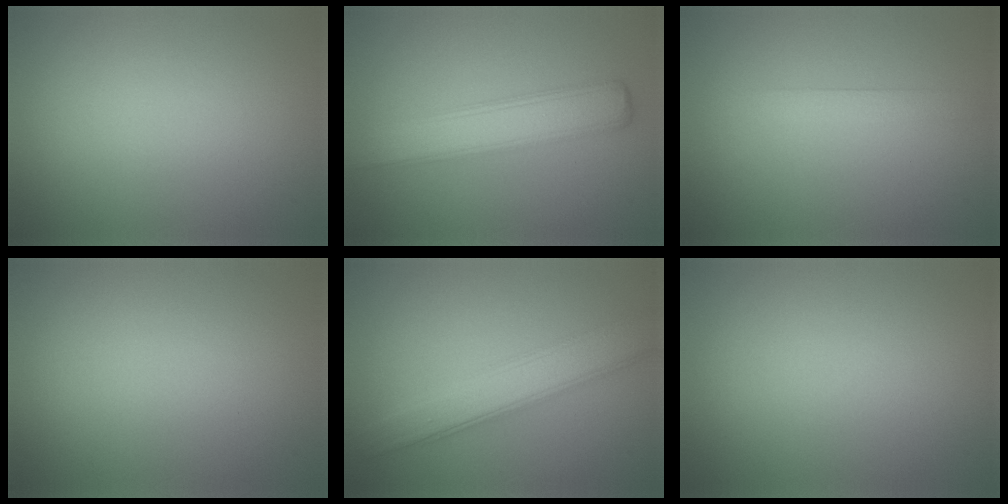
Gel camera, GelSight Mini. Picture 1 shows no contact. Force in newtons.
{"total": 4.9, "press": 4.9, "slide": 0.2}
{"total": 1.5, "press": 1.5, "slide": 0.1}
{"total": 0.0}
{"total": 4.2, "press": 4.2, "slide": 0.5}
{"total": 0.0}